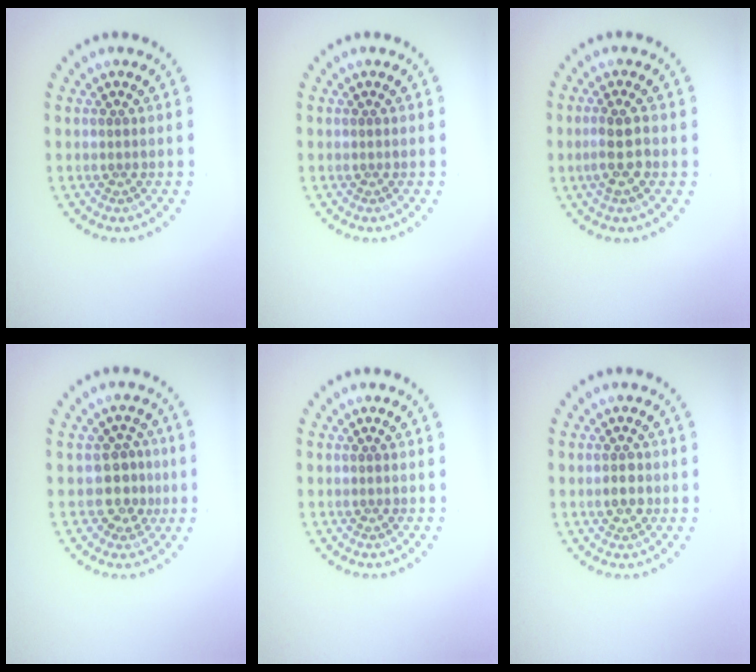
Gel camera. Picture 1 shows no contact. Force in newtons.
{"total": 0.0}
{"total": 2.8, "press": 2.6, "slide": 0.9}
{"total": 2.8, "press": 2.5, "slide": 1.3}
{"total": 0.0}
{"total": 1.5, "press": 1.5, "slide": 0.4}